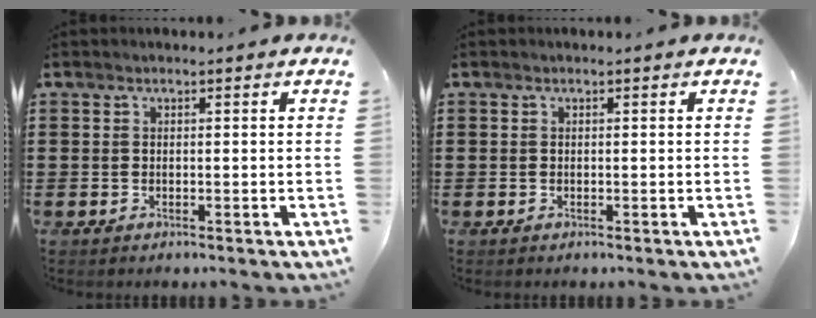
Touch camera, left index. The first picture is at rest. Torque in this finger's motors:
{"motor_torque": [0.00, -0.02, 0.02, -0.01]}